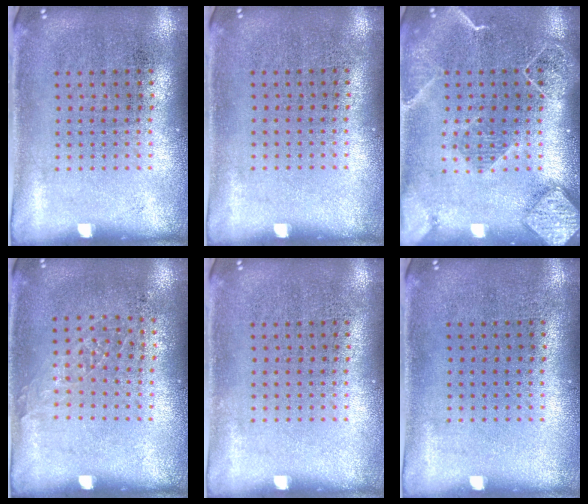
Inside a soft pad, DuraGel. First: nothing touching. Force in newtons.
{"total": 0.0}
{"total": 2.2, "press": 1.9, "slide": 1.1}
{"total": 0.8, "press": 0.8, "slide": 0.3}
{"total": 0.0}
{"total": 0.0}